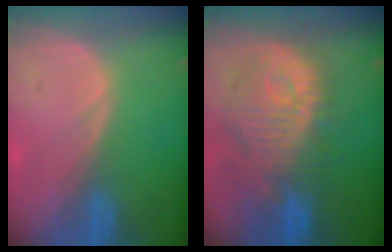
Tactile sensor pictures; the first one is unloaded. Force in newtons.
{"total": 12.2, "press": 10.9, "slide": 5.4}